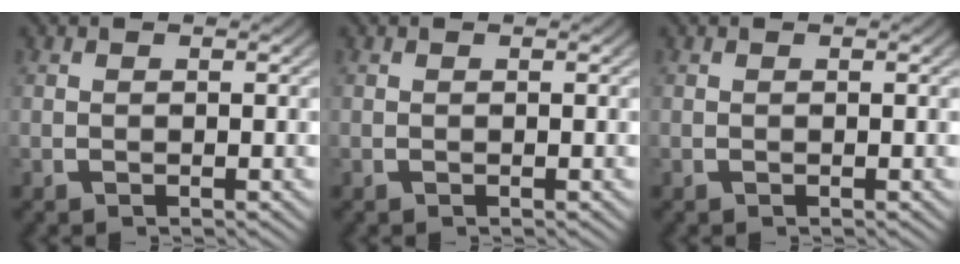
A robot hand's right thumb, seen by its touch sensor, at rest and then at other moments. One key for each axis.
{"total": 0.0}
{"total": 0.0}